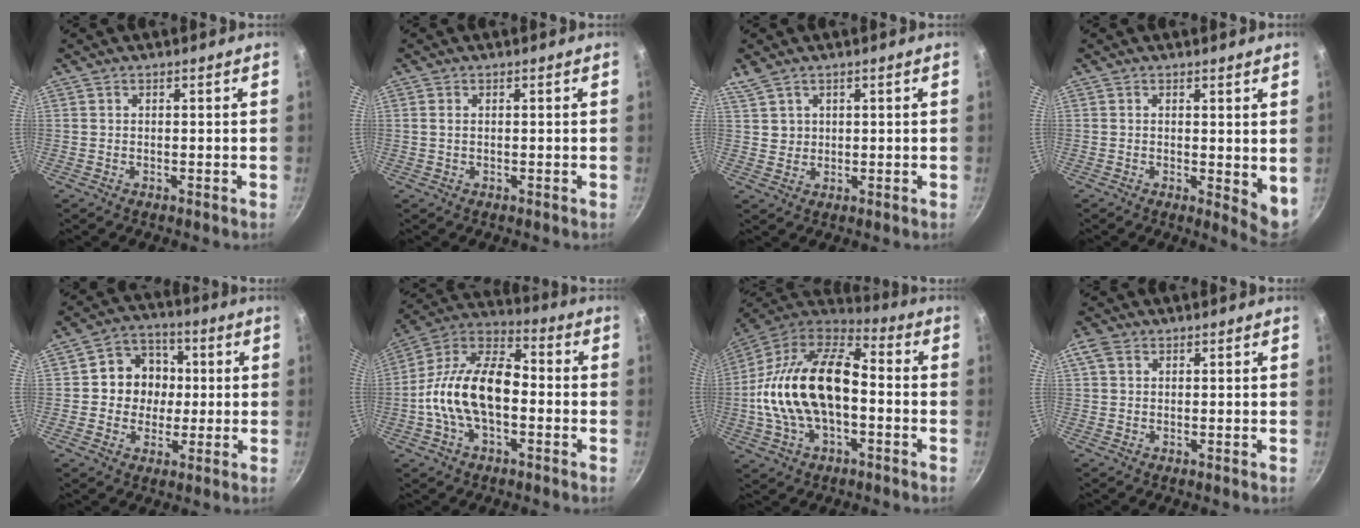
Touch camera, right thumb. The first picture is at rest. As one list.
[{"total": 0.8, "force": [0.1, 0.5, 0.6], "torque": [-0.012, 0.001, 0.002]}, {"total": 3.9, "force": [2.6, 2.5, 1.5], "torque": [-0.022, -0.004, 0.057]}, {"total": 5.3, "force": [0.9, 2.2, 4.7], "torque": [-0.059, -0.013, 0.013]}, {"total": 10.1, "force": [0.7, 9.2, 4.2], "torque": [-0.018, 0.012, -0.002]}, {"total": 17.5, "force": [-2.6, 9.9, 14.2], "torque": [-0.234, 0.048, -0.068]}, {"total": 22.4, "force": [-2.0, 12.6, 18.4], "torque": [-0.332, 0.043, -0.047]}, {"total": 3.2, "force": [1.2, 2.3, 1.8], "torque": [-0.035, 0.005, 0.020]}]